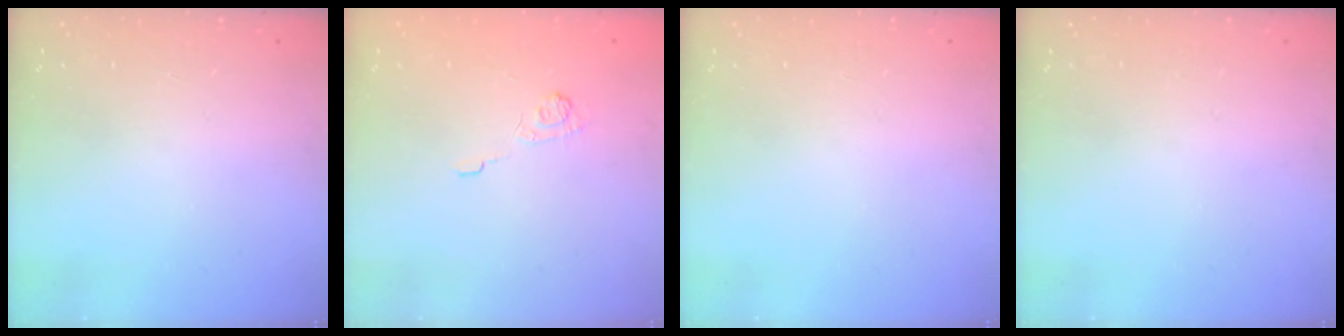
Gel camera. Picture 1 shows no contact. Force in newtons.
{"total": 2.5, "press": 2.1, "slide": 1.4}
{"total": 0.0}
{"total": 0.0}